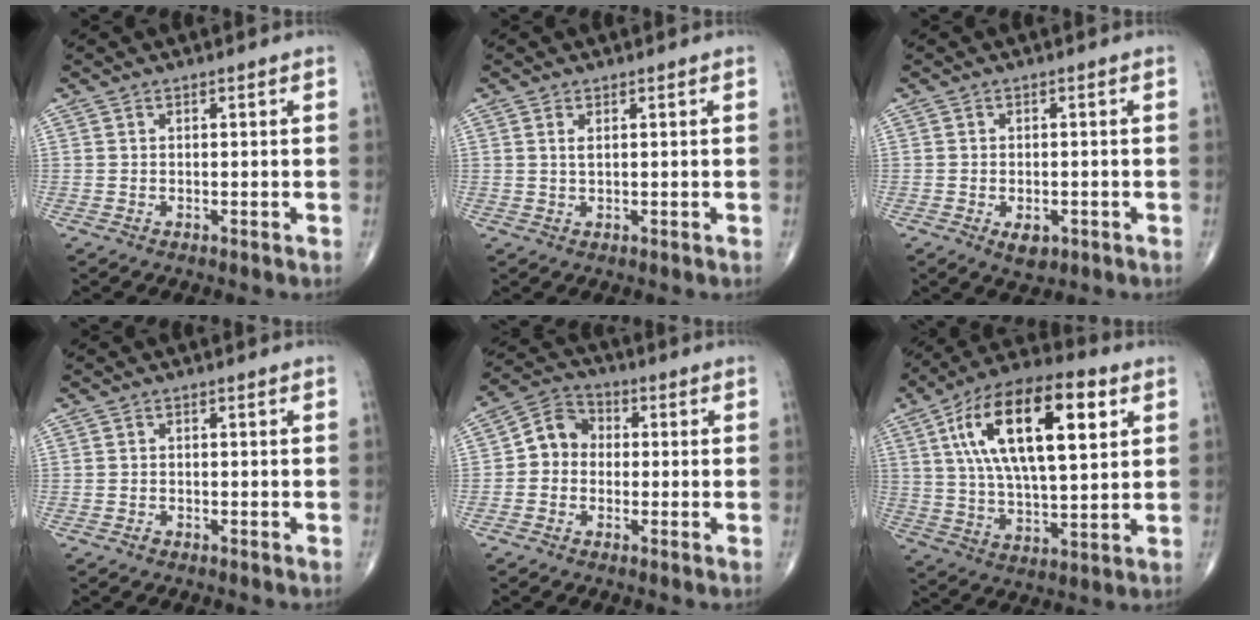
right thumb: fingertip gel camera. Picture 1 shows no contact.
{"total": 1.3, "force": [0.5, 0.5, 1.1], "torque": [-0.025, 0.001, 0.012]}
{"total": 3.4, "force": [-1.3, 2.0, 2.5], "torque": [-0.033, 0.001, -0.013]}
{"total": 0.8, "force": [-0.6, 0.5, 0.3], "torque": [-0.003, 0.001, -0.013]}
{"total": 6.5, "force": [-0.6, 5.6, 3.3], "torque": [-0.036, 0.026, -0.028]}
{"total": 22.6, "force": [7.3, 9.4, 19.2], "torque": [-0.333, 0.001, 0.117]}